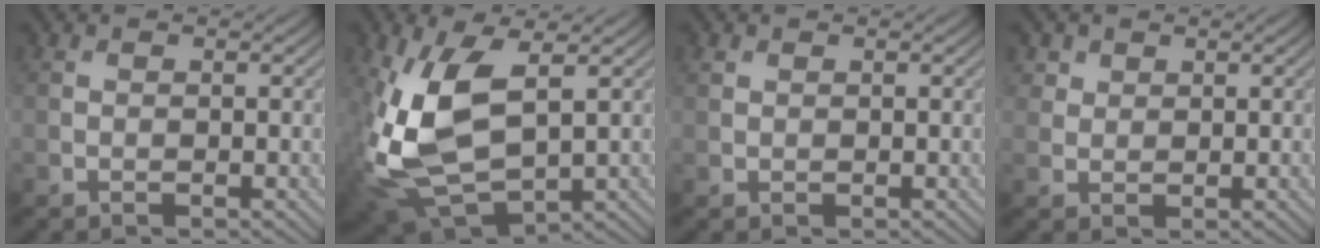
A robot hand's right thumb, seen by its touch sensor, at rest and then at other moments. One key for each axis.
{"total": 14.0, "fx": 1.0, "fy": 7.3, "fz": 11.8, "tx": -0.290, "ty": -0.019, "tz": 0.022}
{"total": 0.7, "fx": 0.5, "fy": 0.5, "fz": 0.2, "tx": -0.008, "ty": -0.001, "tz": 0.012}
{"total": 2.4, "fx": 1.5, "fy": 1.8, "fz": 0.6, "tx": -0.017, "ty": -0.009, "tz": 0.037}